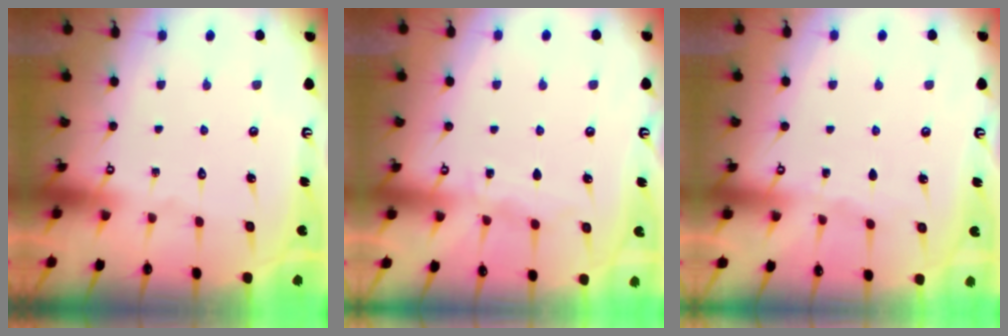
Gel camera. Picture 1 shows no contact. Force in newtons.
{"total": 5.0, "press": 4.9, "slide": 0.6}
{"total": 2.8, "press": 2.8, "slide": 0.4}